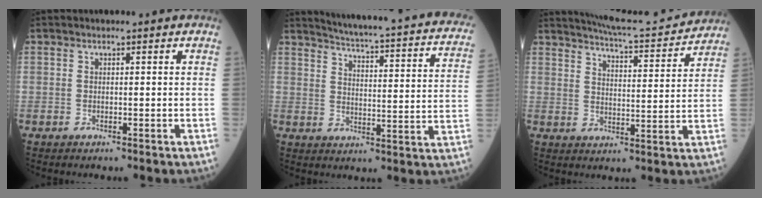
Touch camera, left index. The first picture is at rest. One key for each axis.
{"total": 24.8, "fx": 22.0, "fy": 2.1, "fz": 11.3, "tx": -0.159, "ty": -0.058, "tz": 0.255}
{"total": 14.1, "fx": 13.6, "fy": 0.4, "fz": 3.8, "tx": -0.064, "ty": -0.008, "tz": 0.181}